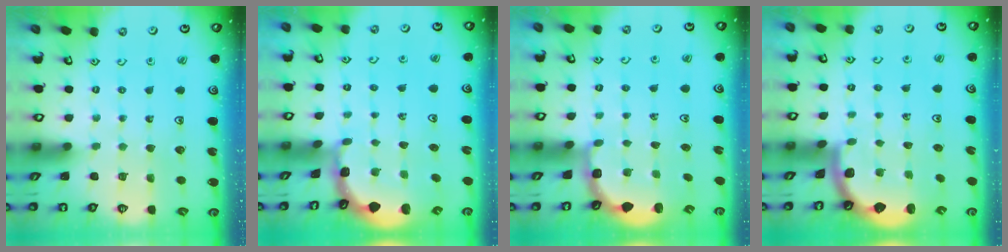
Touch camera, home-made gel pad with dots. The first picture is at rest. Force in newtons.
{"total": 1.0, "press": 1.0, "slide": 0.2}
{"total": 2.9, "press": 2.5, "slide": 1.4}
{"total": 1.6, "press": 1.6, "slide": 0.1}